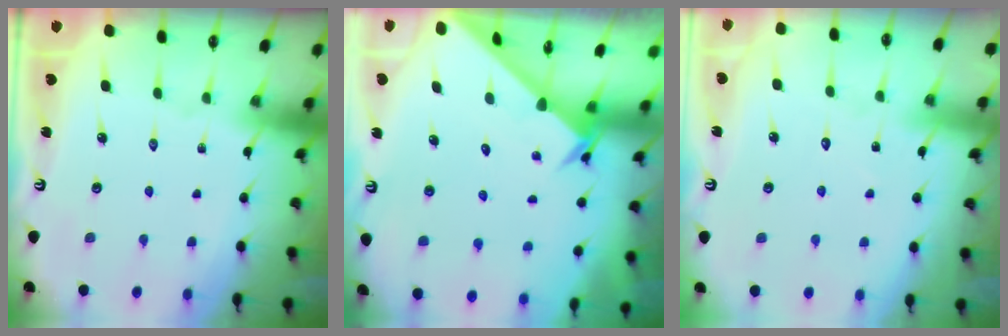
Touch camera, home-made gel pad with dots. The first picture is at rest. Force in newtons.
{"total": 2.6, "press": 2.6, "slide": 0.2}
{"total": 6.2, "press": 6.1, "slide": 0.6}